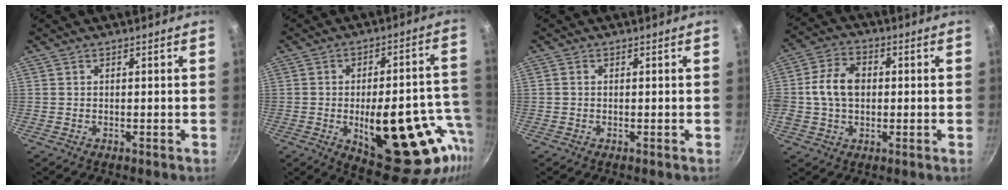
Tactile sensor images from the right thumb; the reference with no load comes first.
{"total": 24.3, "force": [-6.8, 10.4, 20.8], "torque": [-0.228, 0.016, -0.078]}
{"total": 0.7, "force": [0.0, 0.6, 0.3], "torque": [-0.006, 0.004, -0.001]}
{"total": 9.8, "force": [0.4, 7.1, 6.8], "torque": [-0.112, 0.017, -0.004]}